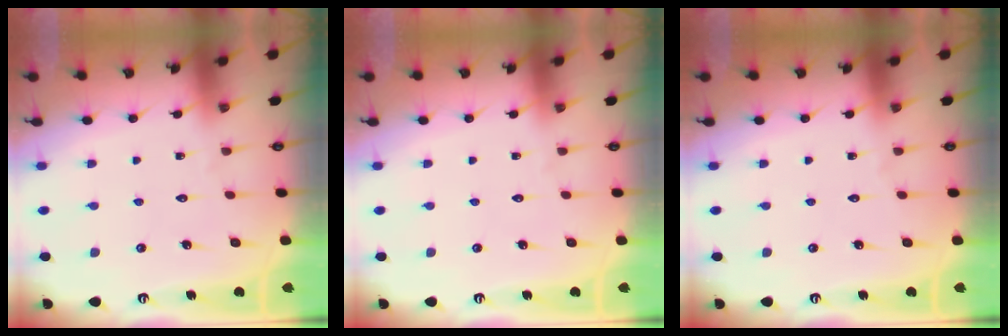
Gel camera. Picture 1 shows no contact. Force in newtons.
{"total": 0.0}
{"total": 0.0}